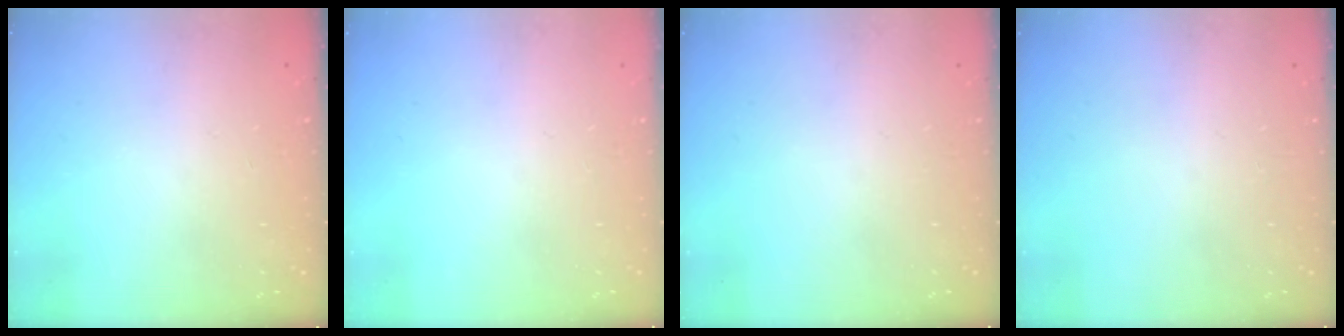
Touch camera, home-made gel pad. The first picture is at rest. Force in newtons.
{"total": 0.0}
{"total": 0.0}
{"total": 0.0}